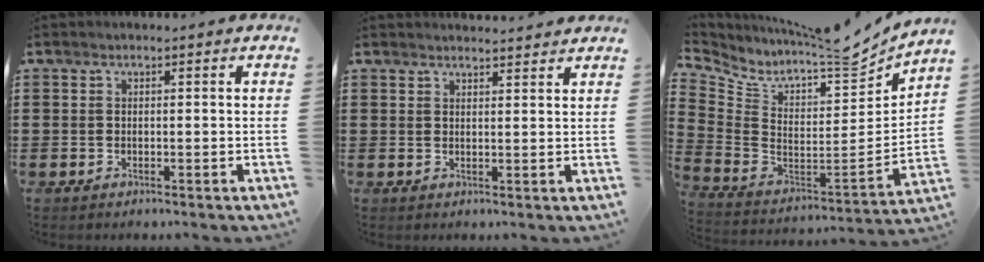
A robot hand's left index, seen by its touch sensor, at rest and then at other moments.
{"total": 1.9, "force": [1.9, 0.0, 0.1], "torque": [-0.008, -0.003, 0.036]}
{"total": 6.6, "force": [5.8, 1.7, 2.8], "torque": [-0.069, -0.068, 0.087]}